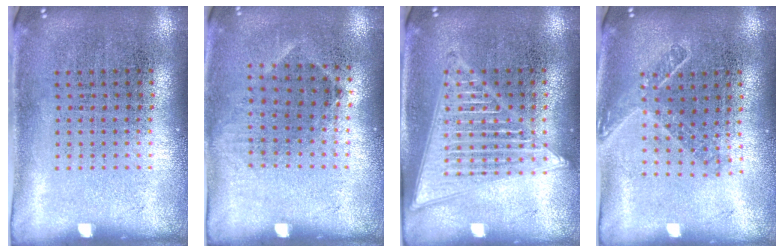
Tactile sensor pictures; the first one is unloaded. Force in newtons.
{"total": 0.9, "press": 0.6, "slide": 0.6}
{"total": 2.9, "press": 2.8, "slide": 0.4}
{"total": 1.6, "press": 1.2, "slide": 1.0}